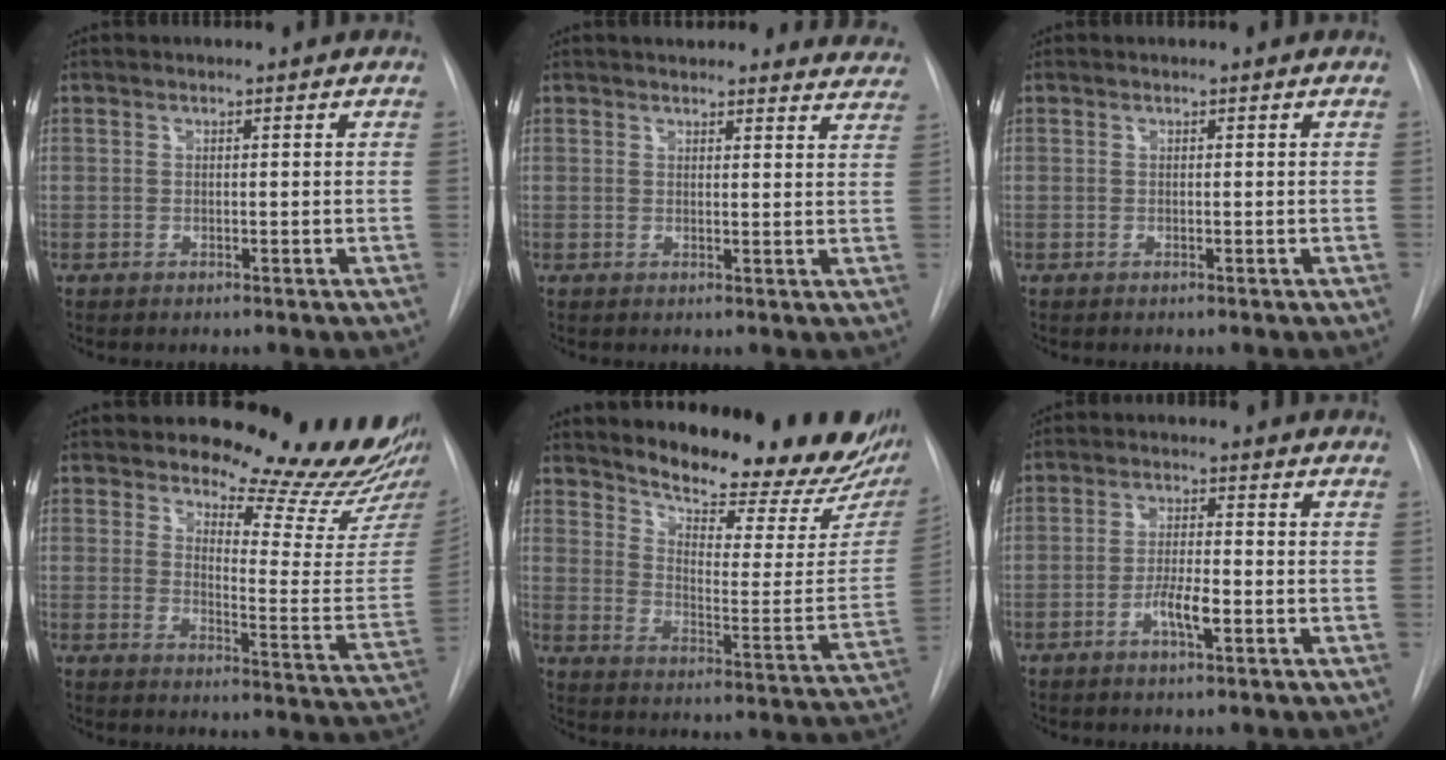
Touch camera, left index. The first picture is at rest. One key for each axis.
{"total": 12.7, "fx": 11.9, "fy": 3.6, "fz": 2.5, "tx": -0.001, "ty": -0.009, "tz": 0.114}
{"total": 0.0}
{"total": 17.9, "fx": 16.8, "fy": 2.1, "fz": 5.9, "tx": -0.070, "ty": -0.134, "tz": 0.193}
{"total": 22.1, "fx": 19.2, "fy": 4.9, "fz": 9.8, "tx": -0.140, "ty": -0.079, "tz": 0.244}
{"total": 4.5, "fx": -2.6, "fy": 0.7, "fz": 3.6, "tx": -0.067, "ty": -0.006, "tz": -0.046}